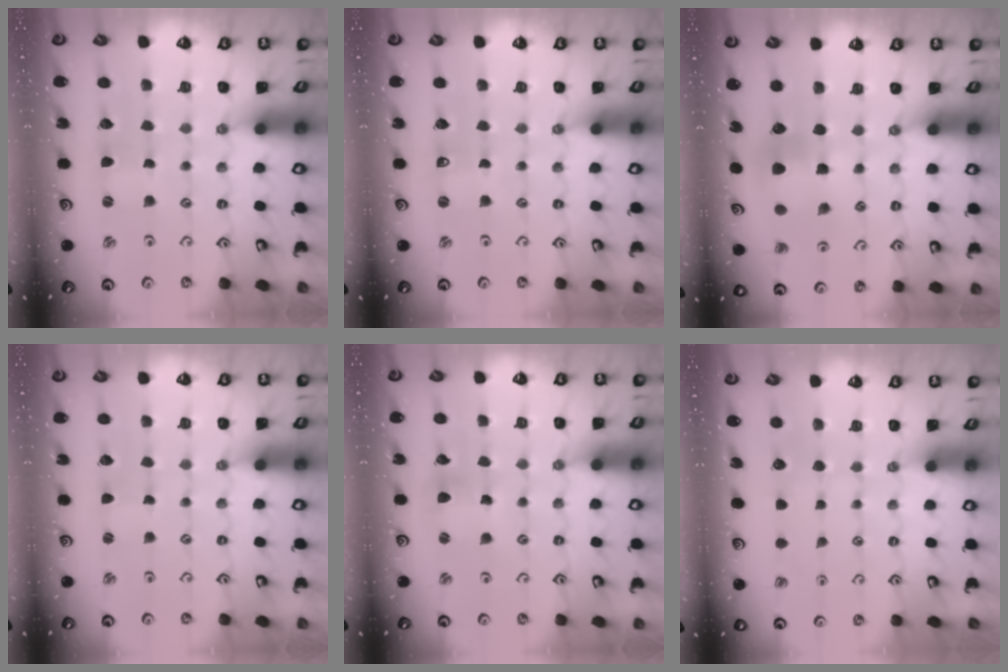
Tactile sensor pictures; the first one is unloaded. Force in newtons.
{"total": 0.6, "press": 0.6, "slide": 0.0}
{"total": 6.0, "press": 5.9, "slide": 0.6}
{"total": 0.0}
{"total": 4.2, "press": 4.1, "slide": 0.4}
{"total": 0.0}